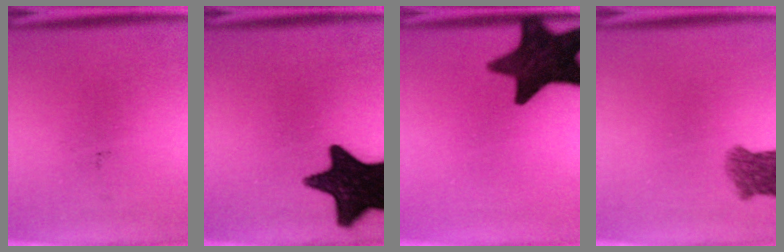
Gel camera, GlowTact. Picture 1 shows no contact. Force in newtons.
{"total": 16.5}
{"total": 14.9}
{"total": 4.3}